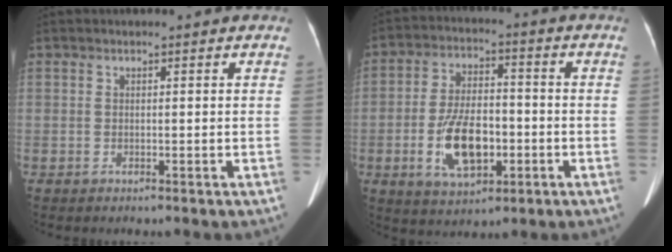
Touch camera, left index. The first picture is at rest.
{"total": 10.7, "force": [-3.1, 5.2, 8.8], "torque": [-0.176, 0.005, -0.049]}